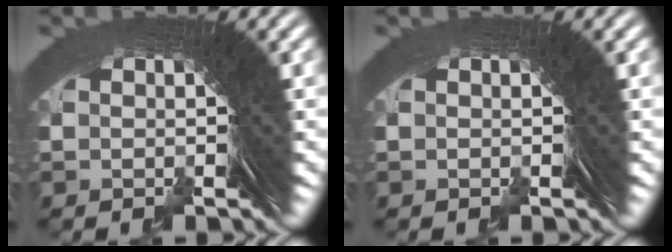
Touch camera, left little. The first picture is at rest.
{"total": 0.0}